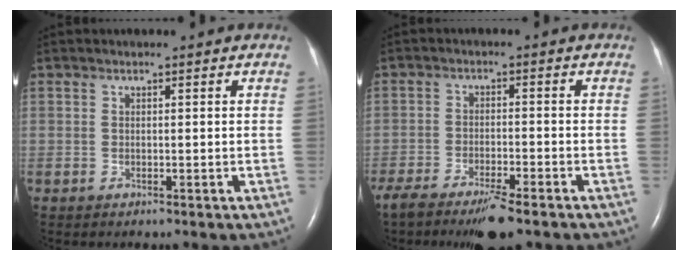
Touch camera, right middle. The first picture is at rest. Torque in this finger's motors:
{"motor_torque": [0.73, -0.65, 0.14, 0.06]}